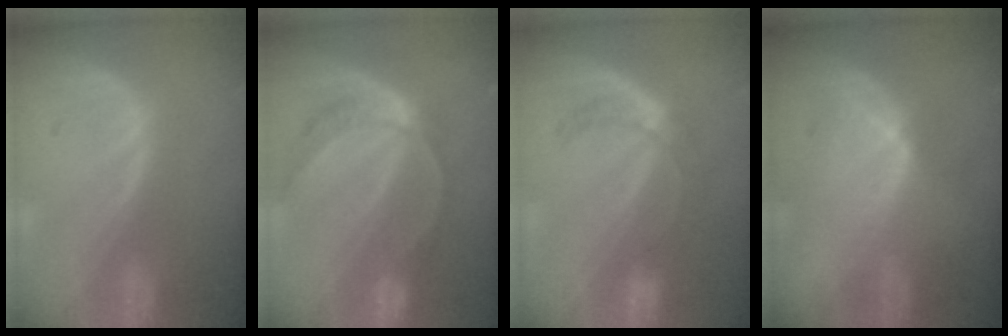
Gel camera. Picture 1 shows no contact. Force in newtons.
{"total": 7.8, "press": 6.4, "slide": 4.4}
{"total": 5.5, "press": 4.9, "slide": 2.3}
{"total": 4.3, "press": 4.3, "slide": 0.4}